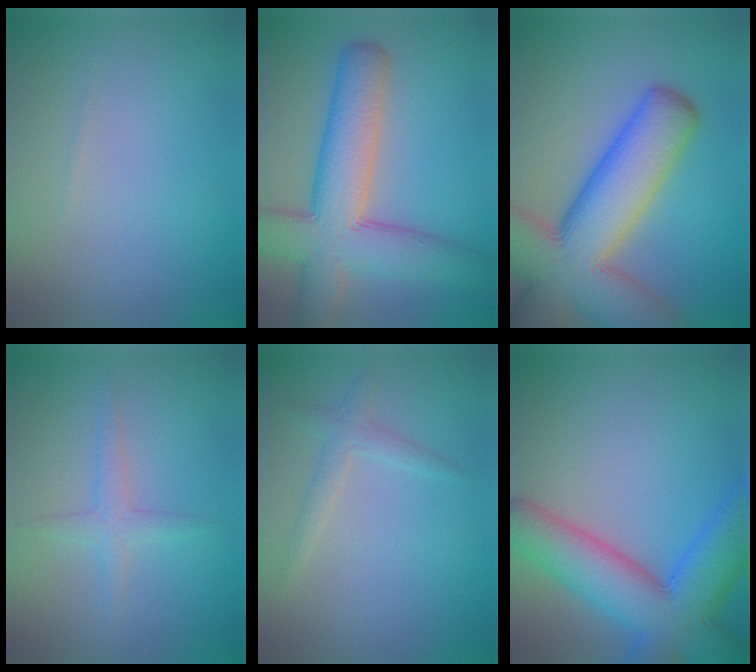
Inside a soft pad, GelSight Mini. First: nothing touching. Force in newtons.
{"total": 9.8, "press": 9.7, "slide": 0.6}
{"total": 14.0, "press": 14.0, "slide": 0.9}
{"total": 1.7, "press": 1.7, "slide": 0.0}
{"total": 1.7, "press": 1.7, "slide": 0.1}
{"total": 10.7, "press": 10.7, "slide": 0.5}